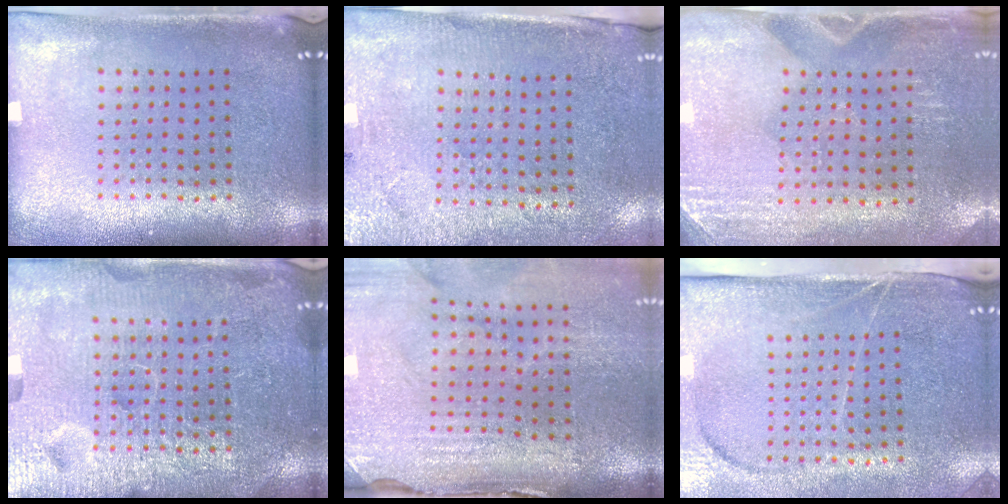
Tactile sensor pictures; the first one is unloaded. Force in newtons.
{"total": 2.7, "press": 2.4, "slide": 1.3}
{"total": 2.8, "press": 2.6, "slide": 1.2}
{"total": 7.2, "press": 7.1, "slide": 1.0}
{"total": 4.6, "press": 3.9, "slide": 2.5}
{"total": 4.0, "press": 3.4, "slide": 2.2}